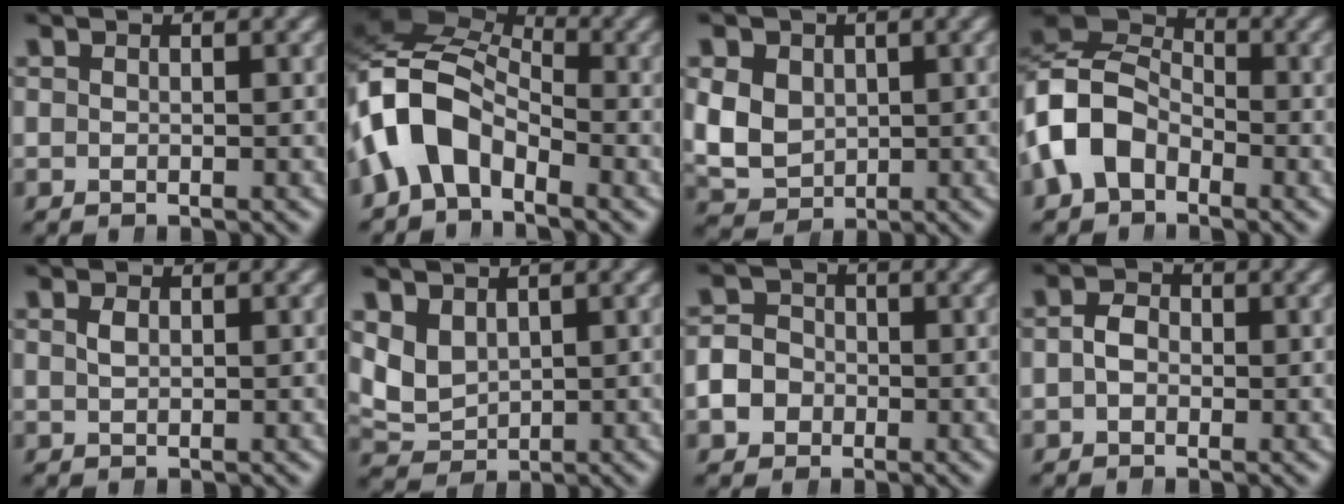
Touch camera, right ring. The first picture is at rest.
{"total": 9.2, "force": [0.0, 7.2, 5.6], "torque": [-0.153, -0.018, -0.004]}
{"total": 7.7, "force": [-0.5, 7.0, 3.2], "torque": [-0.094, -0.034, 0.006]}
{"total": 8.9, "force": [-0.7, 7.6, 4.5], "torque": [-0.117, -0.015, -0.018]}
{"total": 0.5, "force": [0.2, 0.2, 0.4], "torque": [-0.009, -0.005, 0.011]}
{"total": 5.8, "force": [0.2, 5.3, 2.4], "torque": [-0.083, -0.029, 0.018]}
{"total": 4.7, "force": [-1.2, 4.3, 1.5], "torque": [-0.033, -0.013, -0.019]}
{"total": 1.8, "force": [-0.5, 1.5, 0.9], "torque": [-0.021, -0.003, -0.009]}